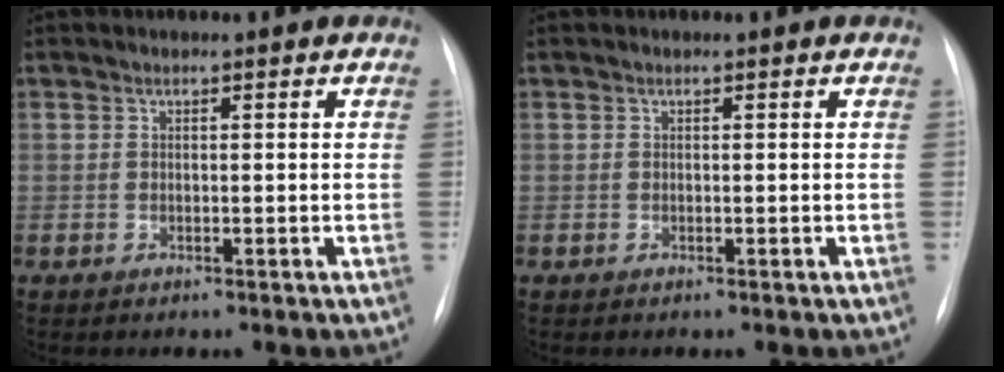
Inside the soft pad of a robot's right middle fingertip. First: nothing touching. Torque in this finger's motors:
{"motor_torque": [-0.01, 0.01, 0.00, 0.00]}